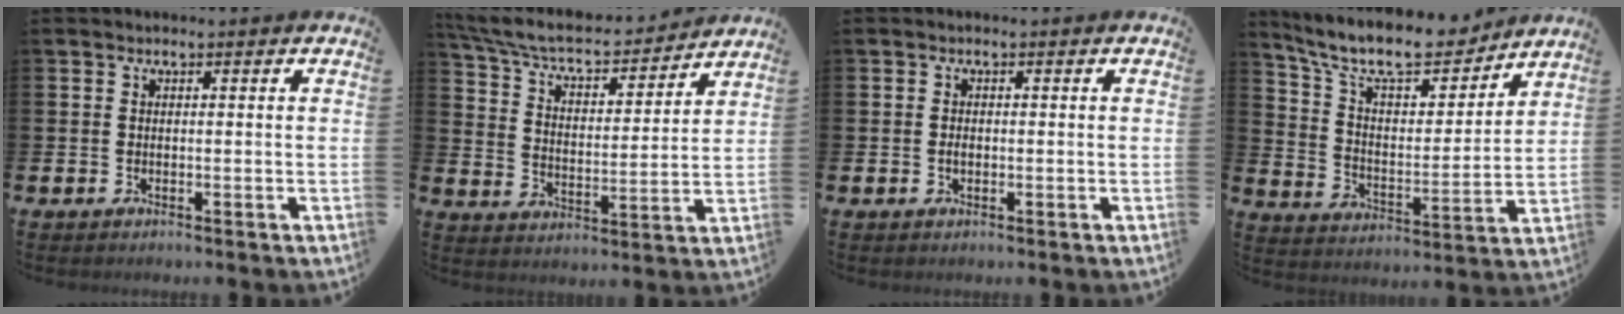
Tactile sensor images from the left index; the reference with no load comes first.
{"total": 6.9, "force": [6.2, 1.7, 2.4], "torque": [-0.085, -0.047, 0.103]}
{"total": 1.0, "force": [-0.2, 0.6, 0.7], "torque": [-0.010, 0.000, -0.006]}
{"total": 11.5, "force": [10.1, 3.1, 4.4], "torque": [-0.117, -0.066, 0.175]}